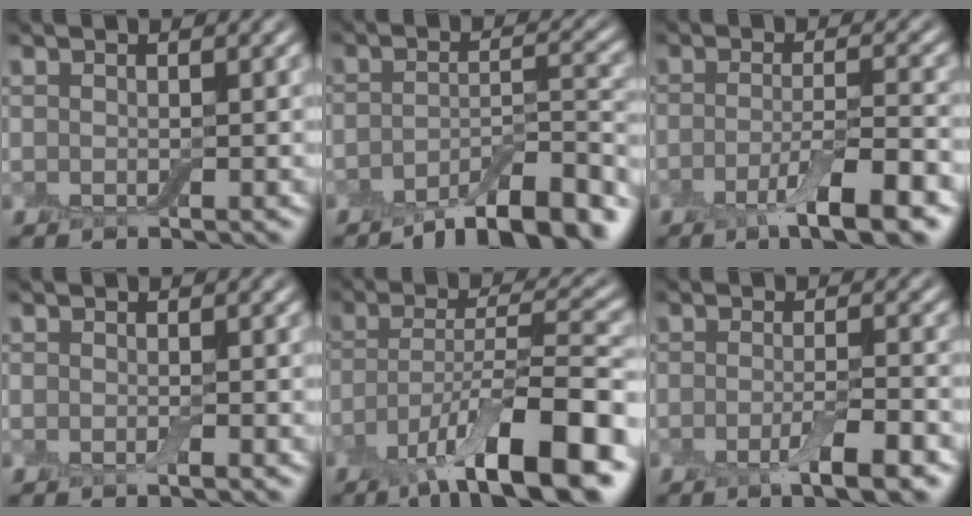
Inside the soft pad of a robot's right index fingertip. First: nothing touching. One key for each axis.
{"total": 8.6, "fx": -6.7, "fy": 2.3, "fz": 5.0, "tx": -0.063, "ty": 0.002, "tz": -0.107}
{"total": 5.7, "fx": -3.0, "fy": 1.0, "fz": 4.7, "tx": -0.082, "ty": -0.004, "tz": -0.052}
{"total": 0.8, "fx": -0.4, "fy": 0.3, "fz": 0.5, "tx": -0.008, "ty": -0.003, "tz": -0.007}
{"total": 11.4, "fx": -6.1, "fy": 2.9, "fz": 9.3, "tx": -0.150, "ty": -0.002, "tz": -0.109}
{"total": 3.6, "fx": -2.0, "fy": 0.6, "fz": 2.9, "tx": -0.054, "ty": -0.004, "tz": -0.035}